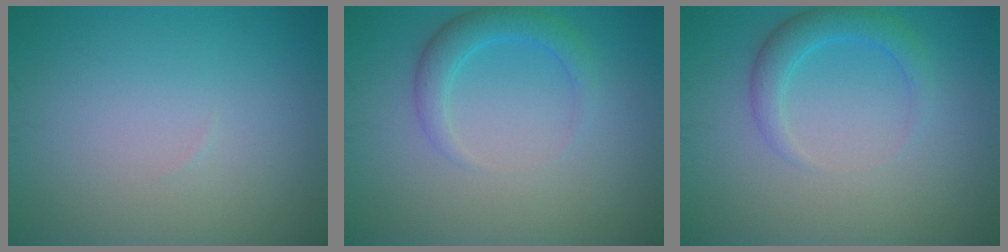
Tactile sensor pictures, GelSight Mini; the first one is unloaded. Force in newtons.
{"total": 2.6, "press": 2.6, "slide": 0.2}
{"total": 2.6, "press": 2.6, "slide": 0.2}